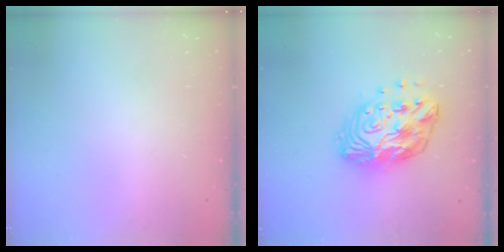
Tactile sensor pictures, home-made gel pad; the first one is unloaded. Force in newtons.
{"total": 15.1, "press": 15.1, "slide": 0.7}